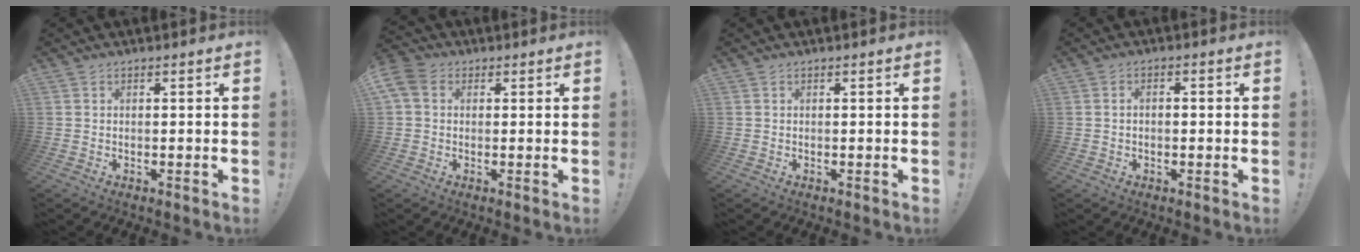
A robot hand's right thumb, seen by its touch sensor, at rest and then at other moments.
{"total": 6.5, "force": [1.8, 4.7, 4.0], "torque": [-0.091, 0.004, 0.040]}
{"total": 0.0}
{"total": 1.8, "force": [-0.8, 1.1, 1.2], "torque": [-0.028, 0.010, -0.014]}